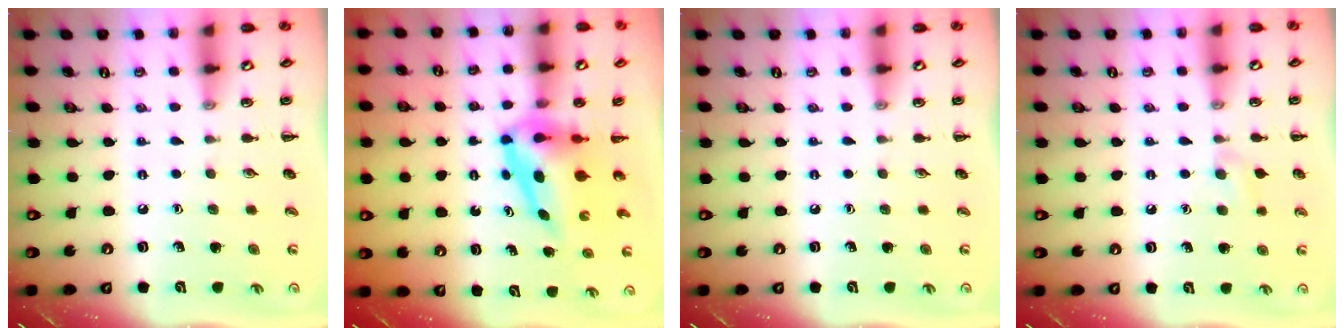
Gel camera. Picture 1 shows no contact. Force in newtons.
{"total": 6.8, "press": 6.5, "slide": 1.9}
{"total": 0.0}
{"total": 5.3, "press": 5.0, "slide": 1.9}